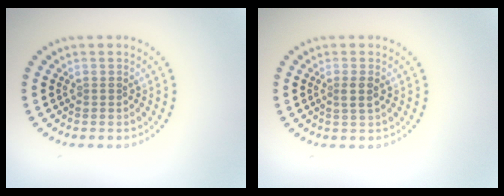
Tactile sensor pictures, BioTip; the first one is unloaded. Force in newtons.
{"total": 1.5, "press": 1.4, "slide": 0.5}